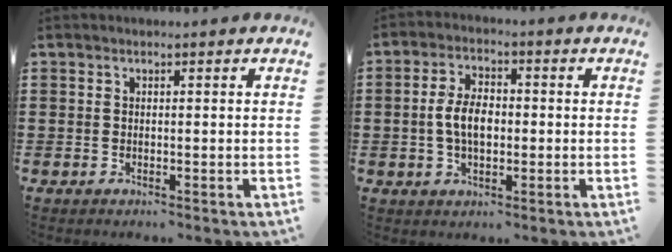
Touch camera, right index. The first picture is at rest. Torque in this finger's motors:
{"motor_torque": [1.51, 0.63, 0.55, 0.19]}